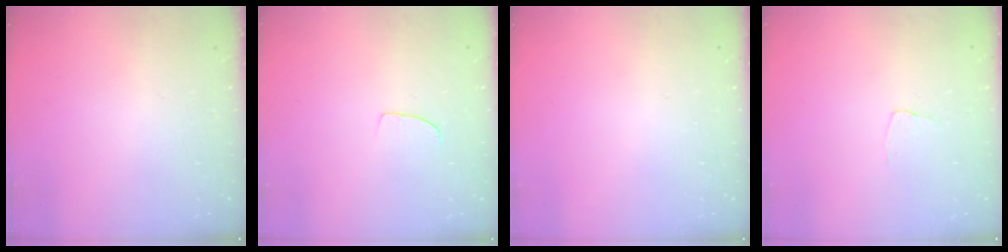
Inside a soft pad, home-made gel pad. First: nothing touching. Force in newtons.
{"total": 3.7, "press": 3.7, "slide": 0.3}
{"total": 0.0}
{"total": 2.9, "press": 2.8, "slide": 0.3}